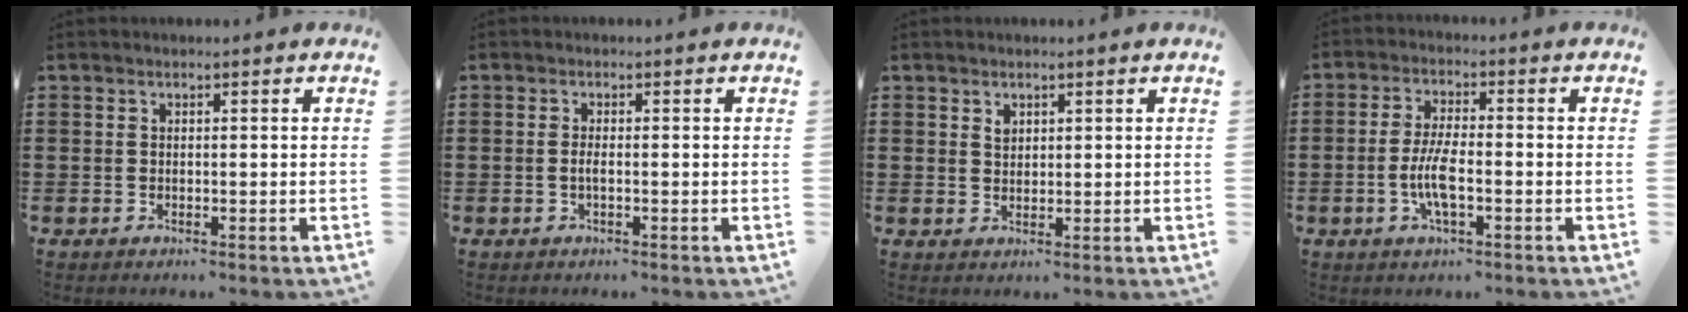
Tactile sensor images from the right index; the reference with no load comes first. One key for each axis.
{"total": 1.2, "fx": -0.4, "fy": 0.2, "fz": 1.1, "tx": -0.029, "ty": -0.004, "tz": -0.009}
{"total": 1.4, "fx": 0.9, "fy": 0.9, "fz": 0.6, "tx": -0.013, "ty": 0.003, "tz": 0.018}
{"total": 5.9, "fx": -1.6, "fy": 1.7, "fz": 5.4, "tx": -0.129, "ty": -0.008, "tz": -0.038}